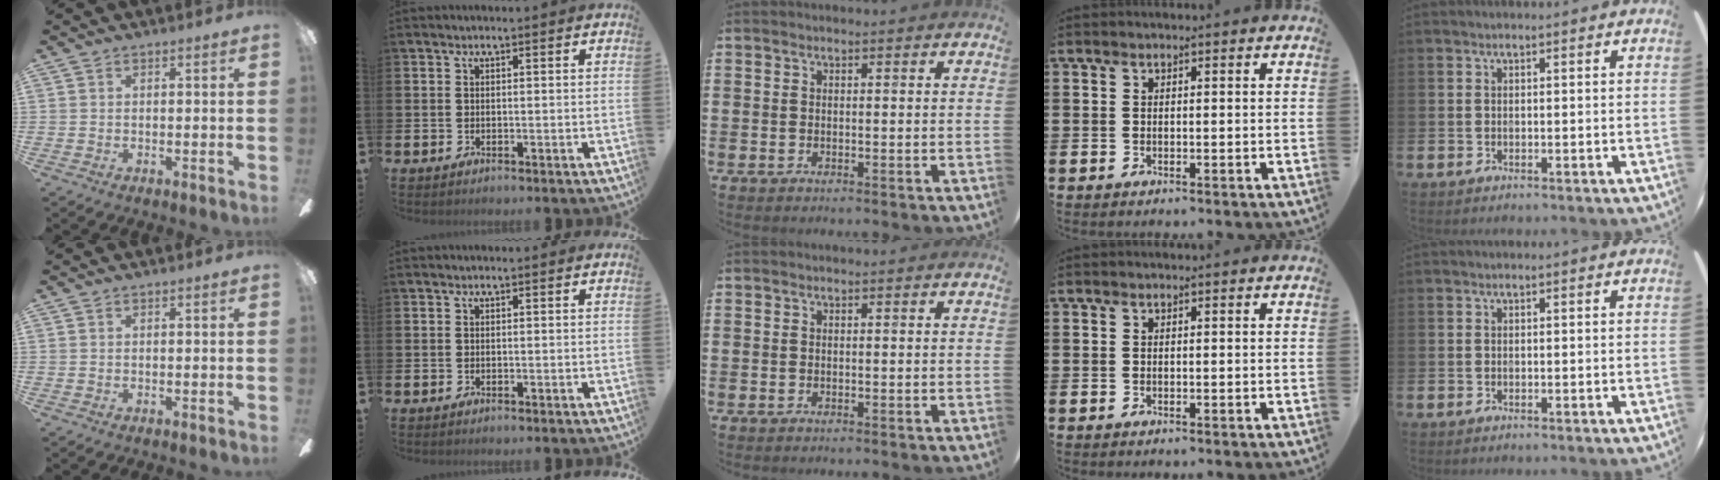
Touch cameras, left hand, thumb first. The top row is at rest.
{}